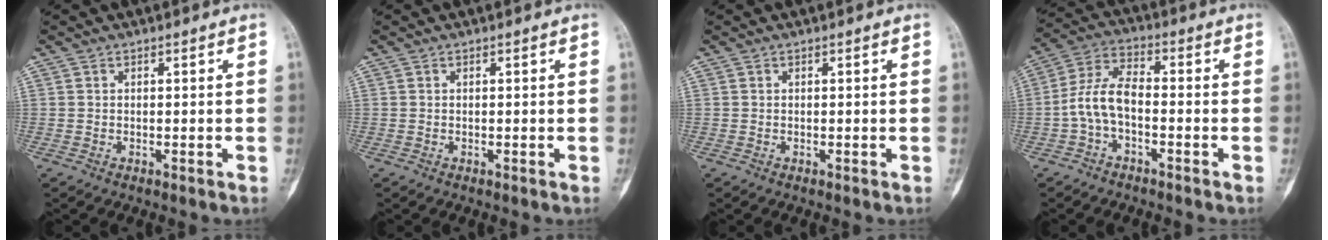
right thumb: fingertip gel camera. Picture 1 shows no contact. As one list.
[{"total": 0.0}, {"total": 0.0}, {"total": 7.7, "force": [-2.0, 3.8, 6.3], "torque": [-0.131, 0.034, -0.048]}]